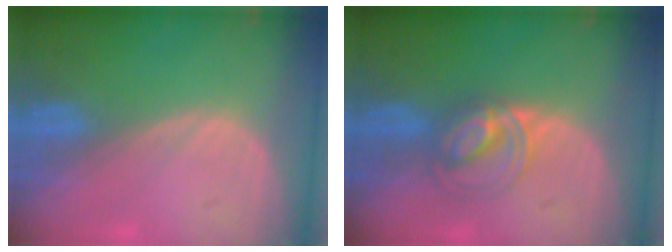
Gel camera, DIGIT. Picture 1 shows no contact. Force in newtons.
{"total": 5.0, "press": 5.0, "slide": 0.5}